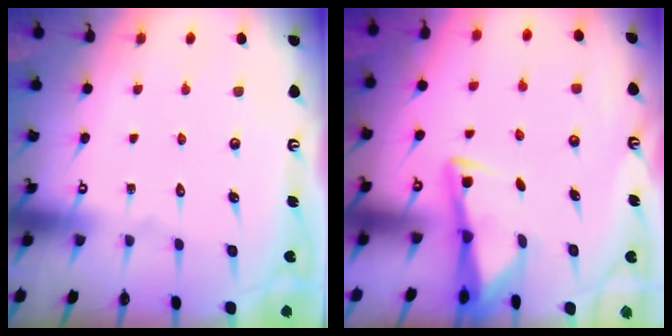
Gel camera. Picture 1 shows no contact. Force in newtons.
{"total": 3.0, "press": 3.0, "slide": 0.3}